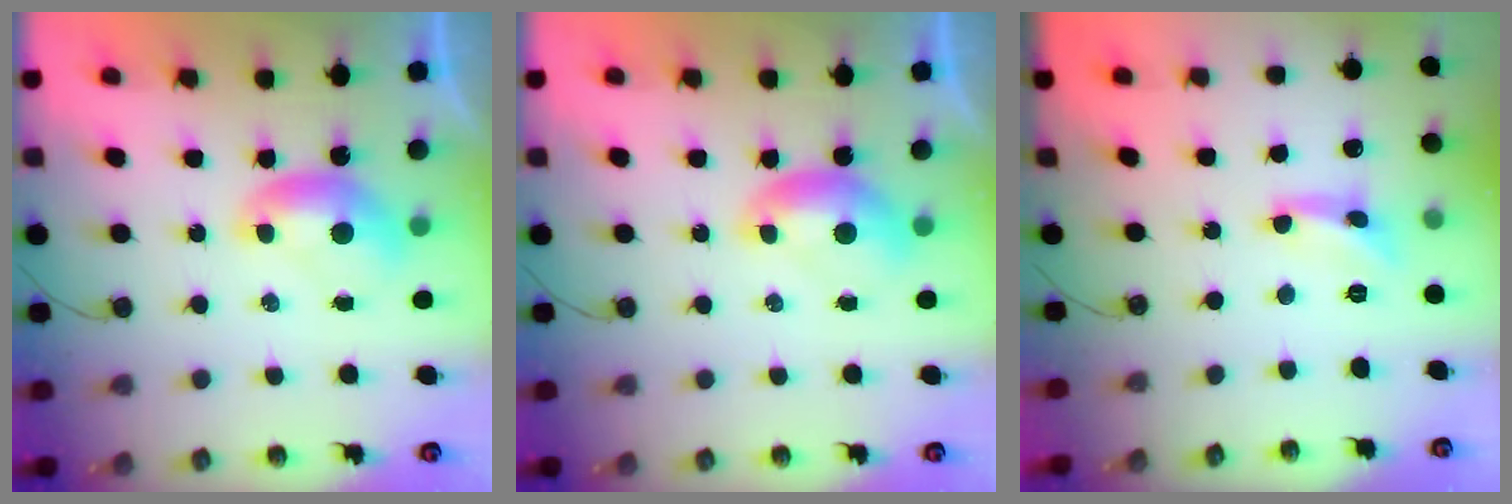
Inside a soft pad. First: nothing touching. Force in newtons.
{"total": 0.0}
{"total": 1.6, "press": 1.6, "slide": 0.3}